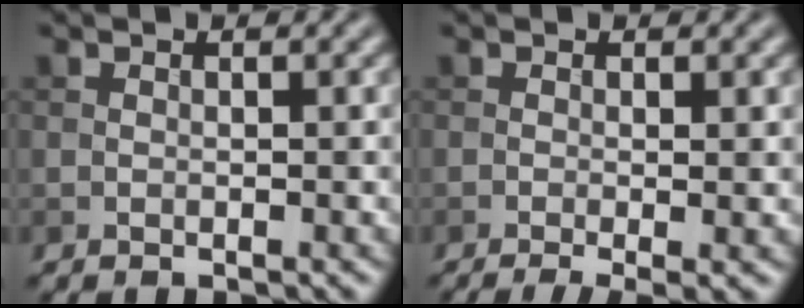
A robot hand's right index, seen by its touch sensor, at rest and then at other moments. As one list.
[{"total": 3.5, "force": [-1.1, 1.0, 3.1], "torque": [-0.048, -0.012, -0.015]}]